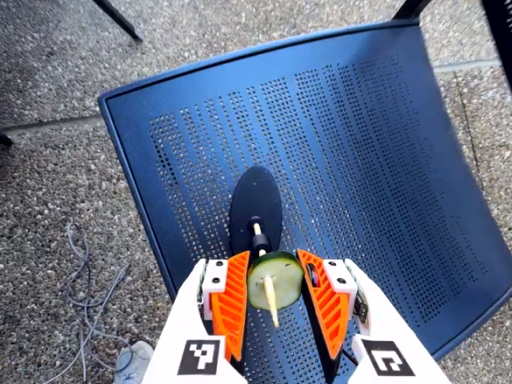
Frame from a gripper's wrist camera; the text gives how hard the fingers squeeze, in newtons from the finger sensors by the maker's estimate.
{"total": 11.2, "left": 10.9, "right": 11.6}